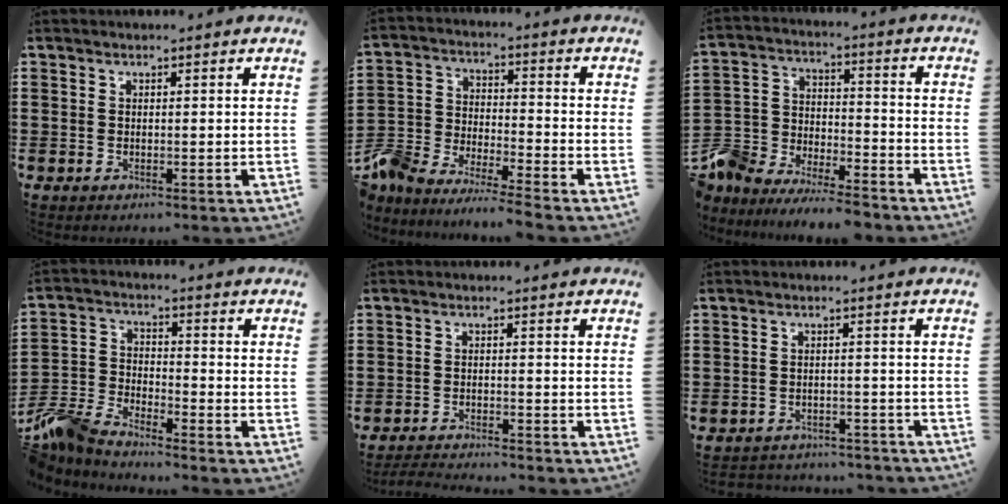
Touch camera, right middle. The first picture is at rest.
{"total": 6.3, "force": [-6.2, 0.5, 0.4], "torque": [-0.028, -0.003, -0.133]}
{"total": 8.1, "force": [-7.7, 2.5, 0.6], "torque": [-0.026, 0.019, -0.158]}
{"total": 6.7, "force": [-6.3, 1.3, 1.9], "torque": [-0.060, 0.000, -0.130]}
{"total": 2.7, "force": [-2.7, -0.1, 0.3], "torque": [-0.009, -0.003, -0.056]}
{"total": 2.7, "force": [-2.7, 0.3, 0.0], "torque": [-0.008, -0.001, -0.058]}